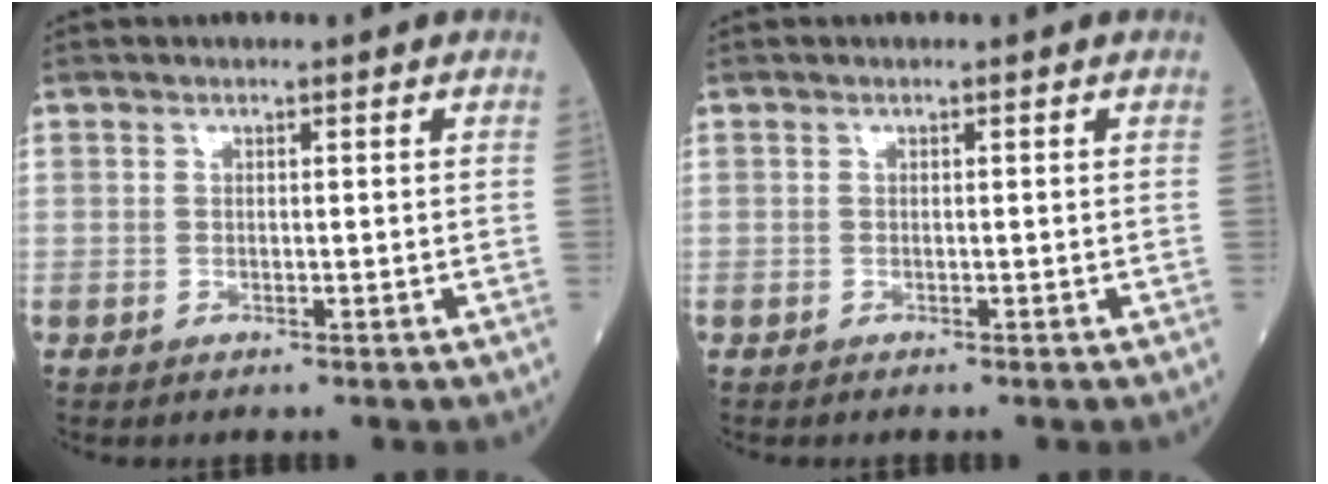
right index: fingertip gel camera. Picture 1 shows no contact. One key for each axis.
{"total": 0.0}